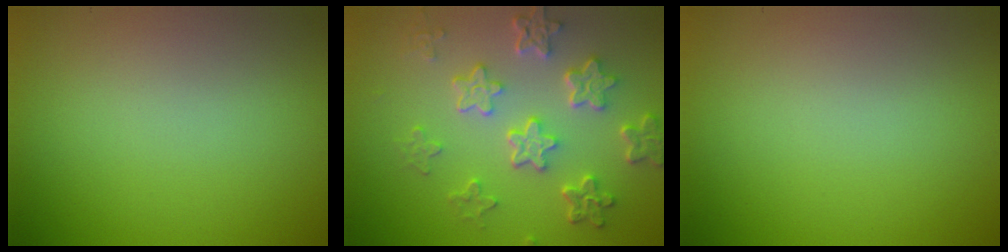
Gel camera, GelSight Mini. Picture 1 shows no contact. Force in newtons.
{"total": 5.6, "press": 4.3, "slide": 3.6}
{"total": 0.0}